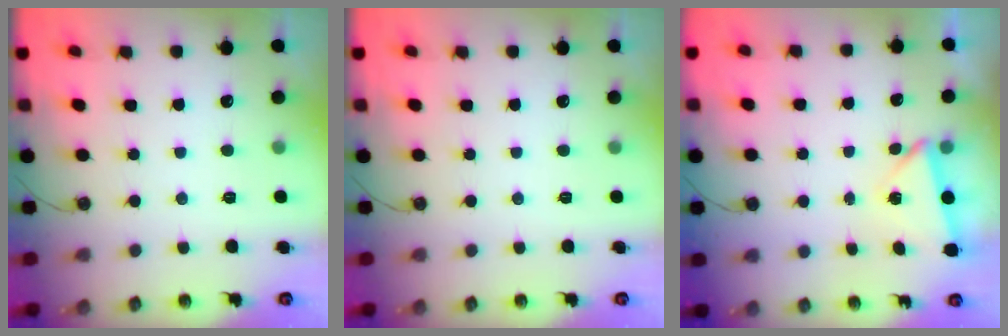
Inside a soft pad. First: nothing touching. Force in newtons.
{"total": 0.0}
{"total": 2.7, "press": 0.8, "slide": 2.6}